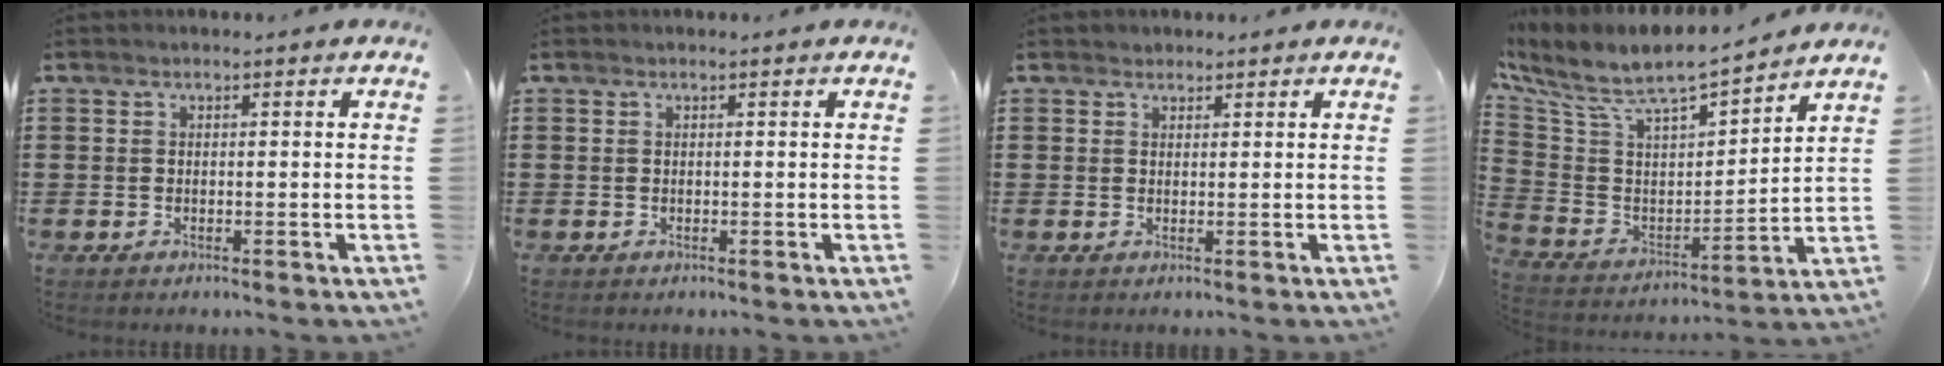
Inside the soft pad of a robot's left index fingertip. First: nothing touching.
{"total": 0.0}
{"total": 1.2, "force": [1.0, 0.6, -0.1], "torque": [-0.001, 0.003, 0.020]}
{"total": 7.2, "force": [5.8, 2.3, 3.6], "torque": [-0.102, -0.051, 0.092]}